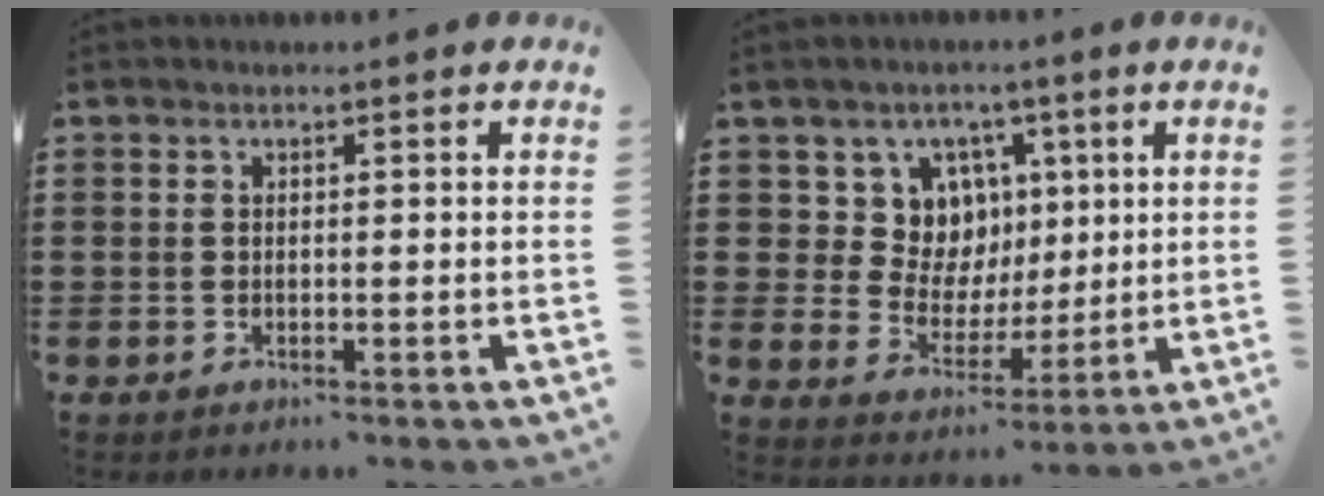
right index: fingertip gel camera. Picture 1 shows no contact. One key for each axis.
{"total": 8.3, "fx": 2.8, "fy": 7.6, "fz": 1.9, "tx": -0.067, "ty": -0.012, "tz": 0.054}